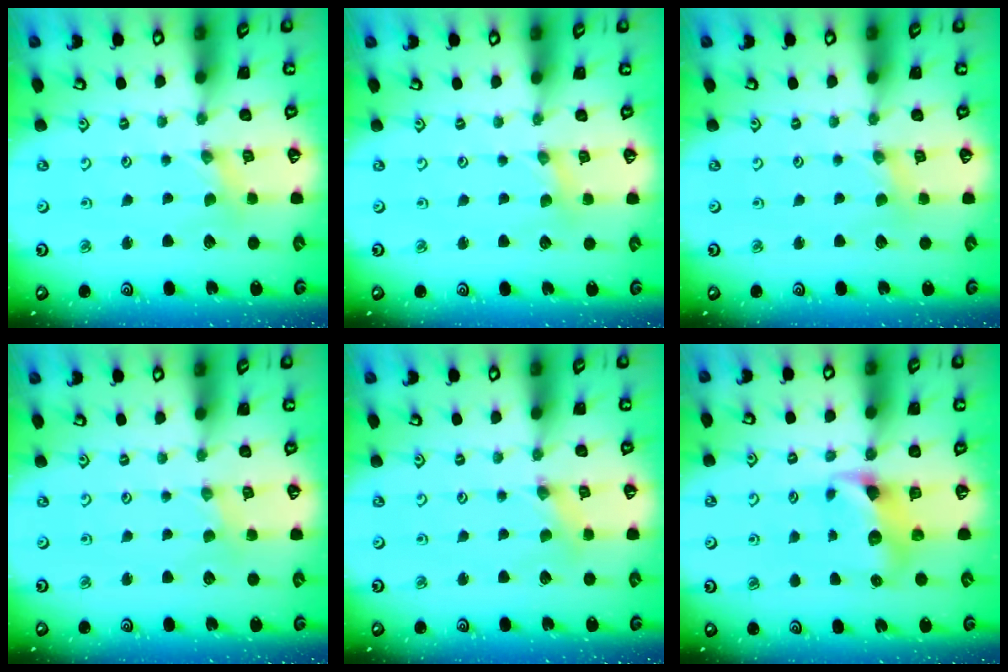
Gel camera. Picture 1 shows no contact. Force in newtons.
{"total": 0.5, "press": 0.5, "slide": 0.1}
{"total": 1.1, "press": 1.1, "slide": 0.2}
{"total": 0.5, "press": 0.5, "slide": 0.1}
{"total": 0.8, "press": 0.8, "slide": 0.0}
{"total": 7.3, "press": 7.2, "slide": 0.7}